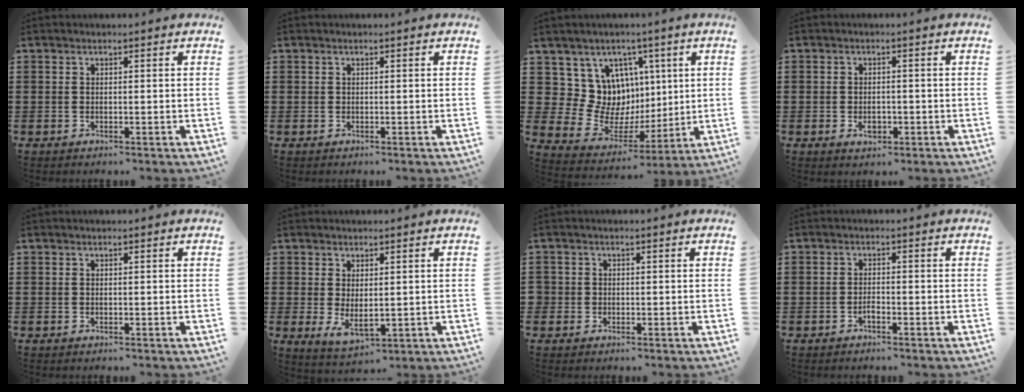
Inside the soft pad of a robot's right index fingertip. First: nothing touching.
{"total": 0.0}
{"total": 10.0, "force": [3.2, 9.3, 1.7], "torque": [-0.059, -0.049, 0.070]}
{"total": 2.3, "force": [-0.7, 1.4, 1.6], "torque": [-0.031, 0.001, -0.013]}
{"total": 0.0}
{"total": 3.0, "force": [0.2, 1.5, 2.6], "torque": [-0.056, 0.000, 0.003]}
{"total": 1.1, "force": [-0.3, 1.0, 0.2], "torque": [-0.006, 0.001, -0.007]}
{"total": 1.2, "force": [-0.9, 0.4, 0.7], "torque": [-0.017, -0.003, -0.016]}